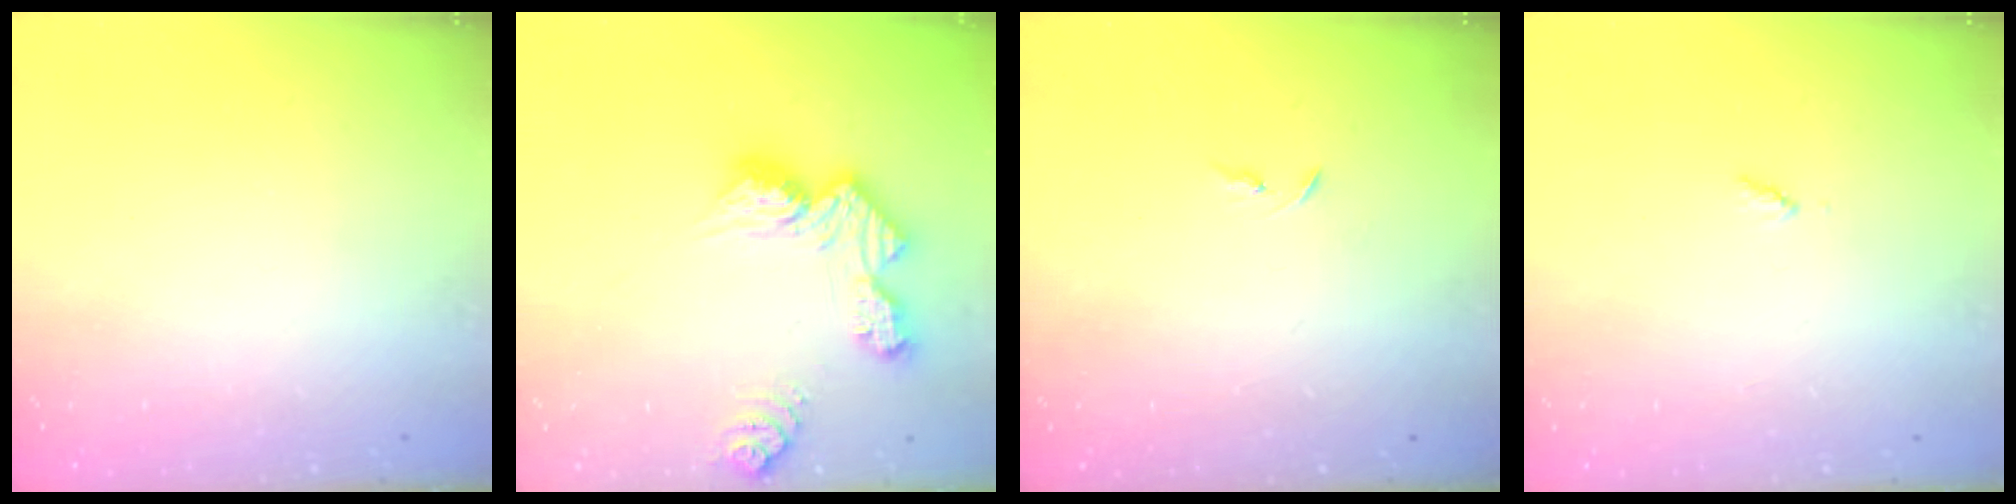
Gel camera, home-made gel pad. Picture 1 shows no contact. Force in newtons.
{"total": 12.0, "press": 12.0, "slide": 1.0}
{"total": 3.3, "press": 3.2, "slide": 0.4}
{"total": 3.0, "press": 3.0, "slide": 0.3}